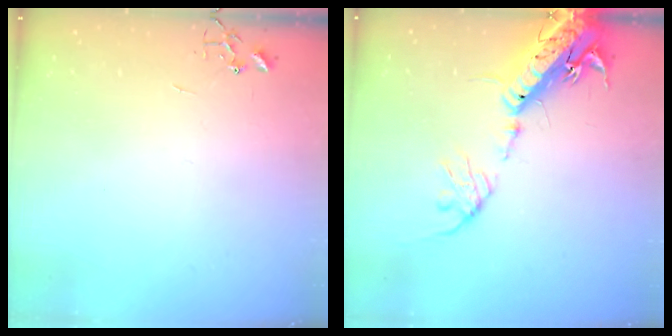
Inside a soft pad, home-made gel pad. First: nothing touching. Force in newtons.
{"total": 19.6, "press": 19.1, "slide": 4.3}